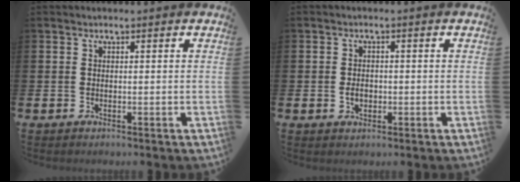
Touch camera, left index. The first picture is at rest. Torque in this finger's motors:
{"motor_torque": [0.08, 0.00, 0.03, 0.05]}